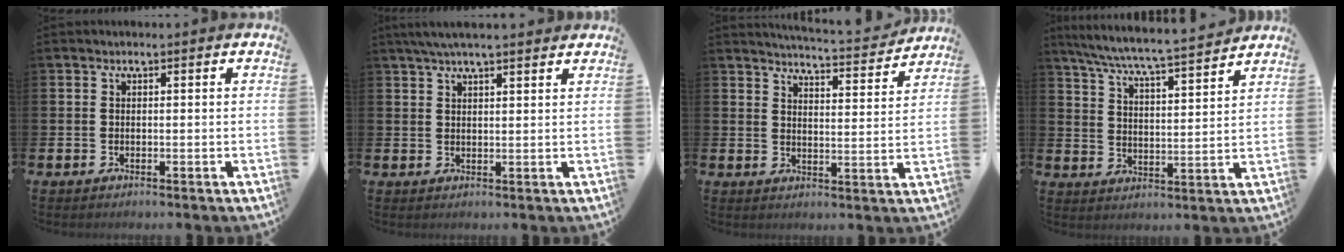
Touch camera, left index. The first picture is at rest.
{"total": 3.9, "force": [3.4, 0.4, 1.9], "torque": [-0.044, -0.002, 0.062]}
{"total": 4.9, "force": [4.9, -0.2, 0.5], "torque": [-0.013, -0.043, 0.080]}
{"total": 7.0, "force": [6.6, -0.1, 2.2], "torque": [-0.068, -0.050, 0.114]}